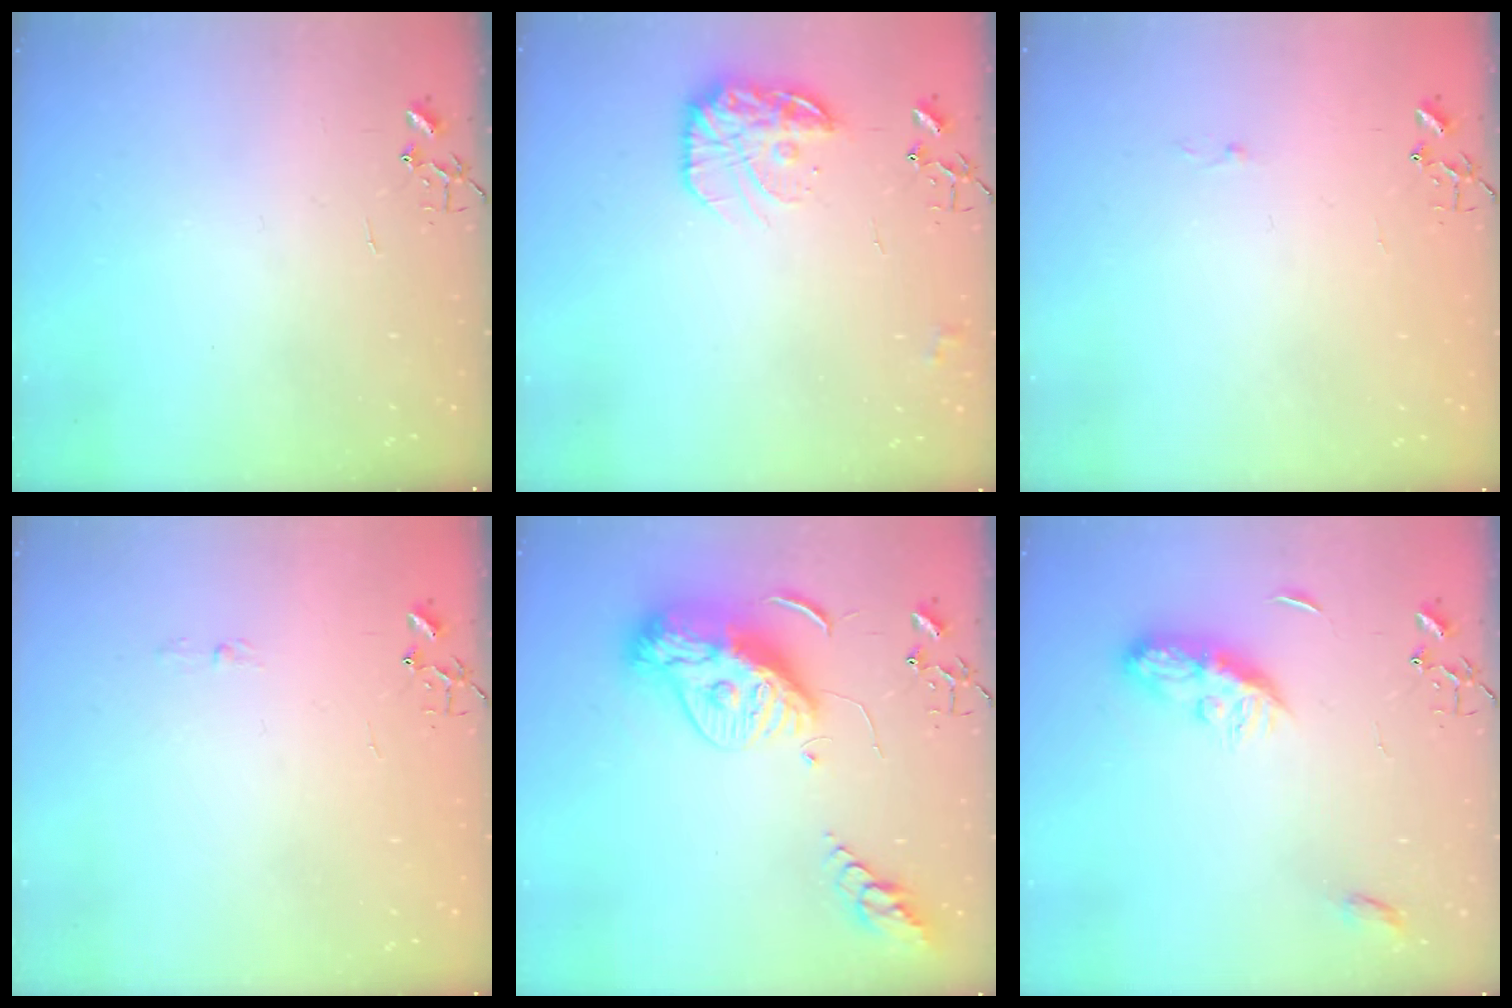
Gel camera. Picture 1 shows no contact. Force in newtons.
{"total": 14.9, "press": 14.9, "slide": 0.7}
{"total": 2.6, "press": 2.6, "slide": 0.4}
{"total": 2.9, "press": 2.9, "slide": 0.4}
{"total": 15.4, "press": 15.3, "slide": 1.4}
{"total": 8.5, "press": 8.4, "slide": 0.3}